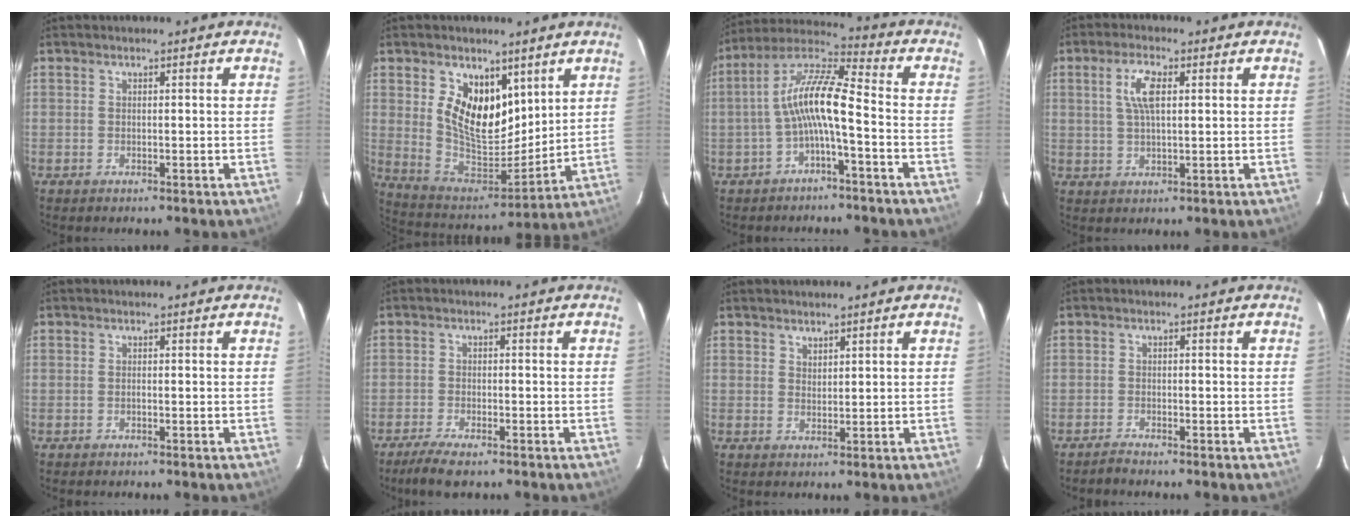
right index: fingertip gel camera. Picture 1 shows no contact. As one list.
[{"total": 14.4, "force": [6.2, 8.6, 9.8], "torque": [-0.181, -0.005, 0.127]}, {"total": 10.2, "force": [-2.6, 1.6, 9.7], "torque": [-0.207, 0.022, -0.053]}, {"total": 5.4, "force": [1.6, 1.9, 4.8], "torque": [-0.094, 0.008, 0.030]}, {"total": 0.0}, {"total": 5.6, "force": [-4.3, 1.4, 3.3], "torque": [-0.086, -0.012, -0.081]}, {"total": 1.7, "force": [1.4, 0.8, 0.3], "torque": [-0.001, 0.001, 0.026]}, {"total": 1.6, "force": [-1.6, 0.1, 0.2], "torque": [-0.013, -0.002, -0.030]}]